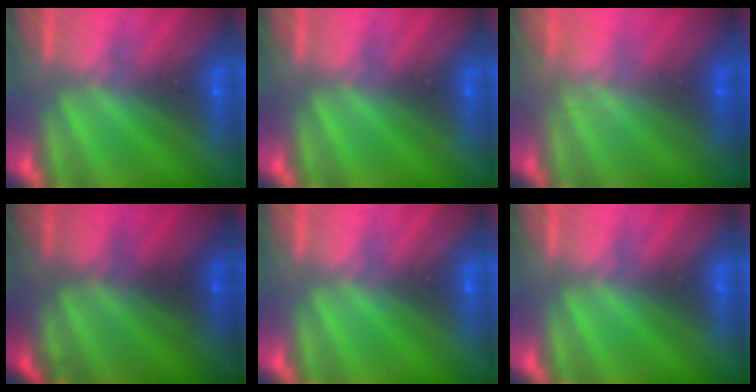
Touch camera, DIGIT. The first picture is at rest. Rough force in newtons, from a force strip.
{"total": 0.0}
{"total": 1.1}
{"total": 1.4}
{"total": 0.0}
{"total": 0.0}